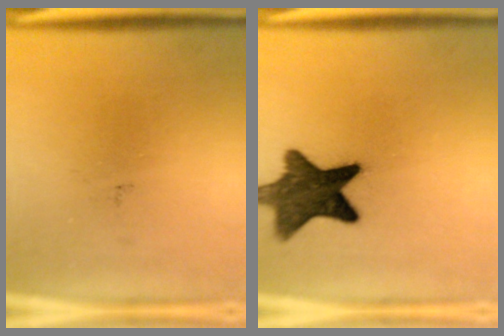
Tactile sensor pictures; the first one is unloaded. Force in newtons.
{"total": 12.3}